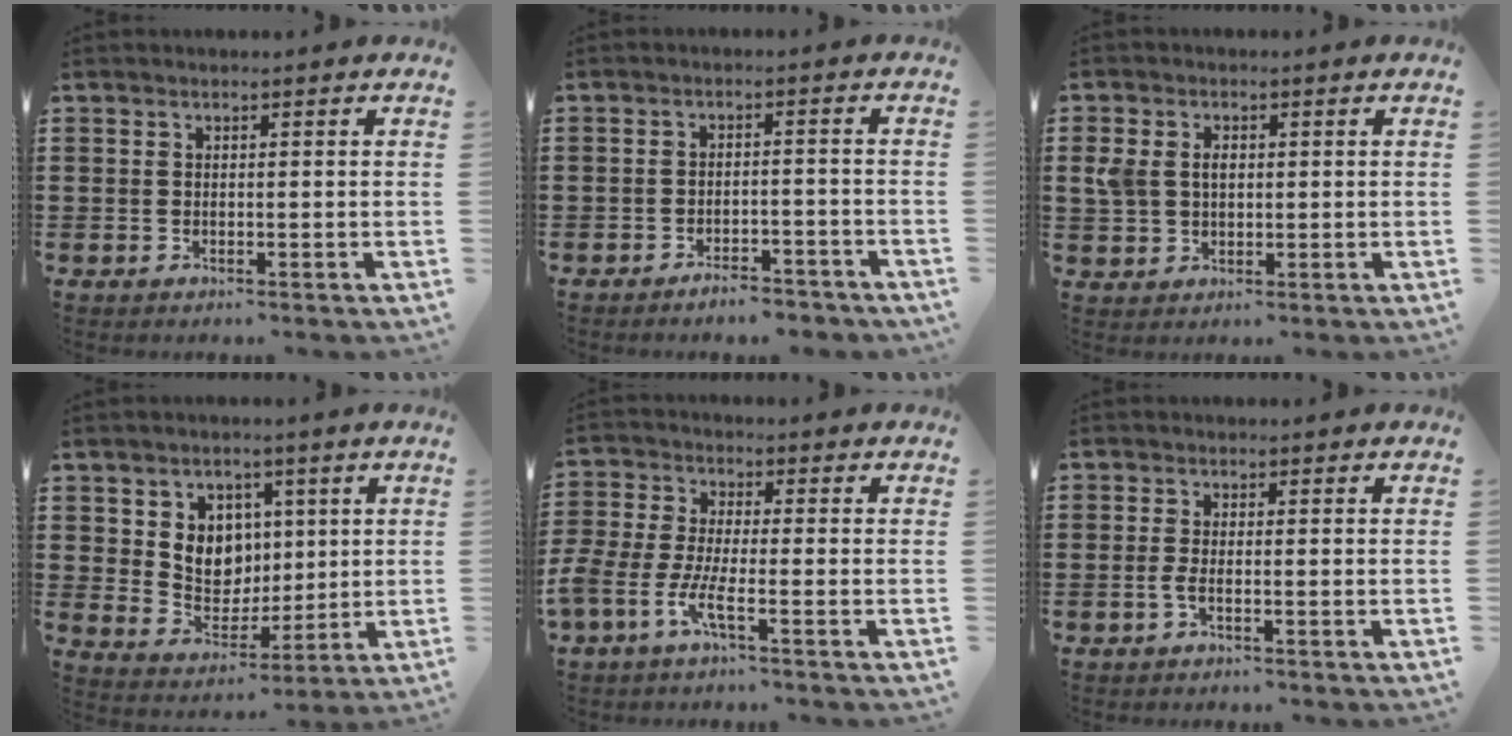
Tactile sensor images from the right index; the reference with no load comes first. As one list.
[{"total": 3.3, "force": [-3.2, 0.3, 0.7], "torque": [-0.014, 0.004, -0.063]}, {"total": 3.4, "force": [0.6, 2.5, 2.2], "torque": [-0.062, 0.005, 0.005]}, {"total": 6.8, "force": [2.1, 6.1, 1.9], "torque": [-0.046, -0.007, 0.038]}, {"total": 5.5, "force": [-3.3, 0.7, 4.2], "torque": [-0.123, -0.023, -0.072]}, {"total": 1.7, "force": [-0.8, 0.1, 1.4], "torque": [-0.035, -0.006, -0.016]}]